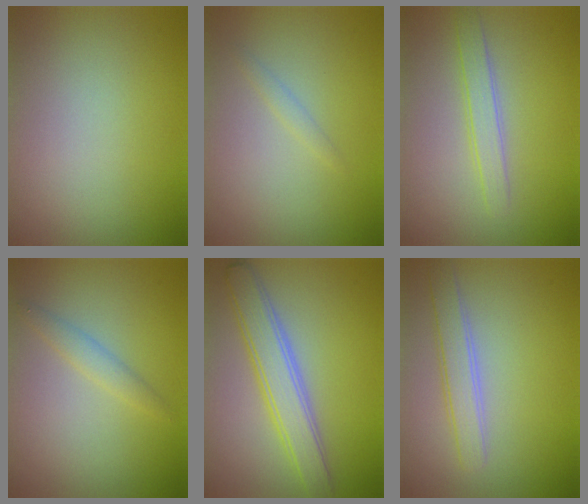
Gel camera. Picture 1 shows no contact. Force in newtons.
{"total": 0.8, "press": 0.8, "slide": 0.1}
{"total": 2.1, "press": 2.1, "slide": 0.0}
{"total": 1.5, "press": 1.5, "slide": 0.0}
{"total": 4.5, "press": 4.5, "slide": 0.3}
{"total": 2.6, "press": 2.6, "slide": 0.1}